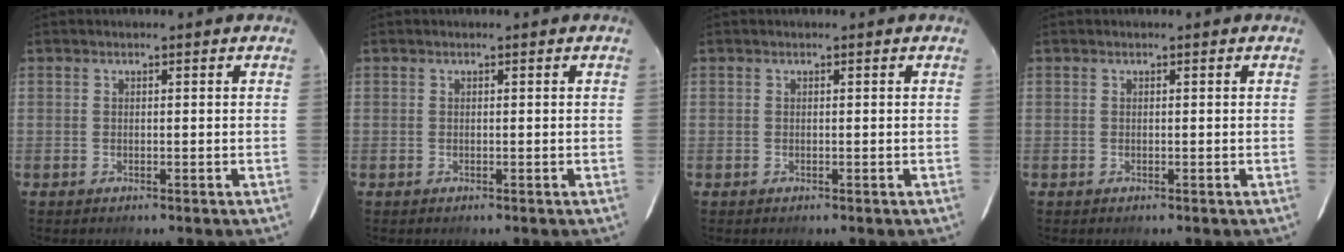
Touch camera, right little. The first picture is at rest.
{"total": 0.0}
{"total": 0.0}
{"total": 0.0}